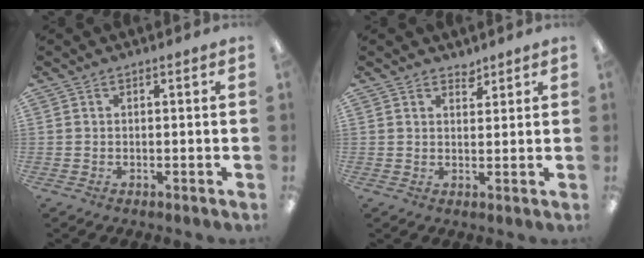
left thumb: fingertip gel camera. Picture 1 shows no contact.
{"total": 2.6, "force": [2.3, 1.2, 0.2], "torque": [0.009, -0.018, 0.039]}